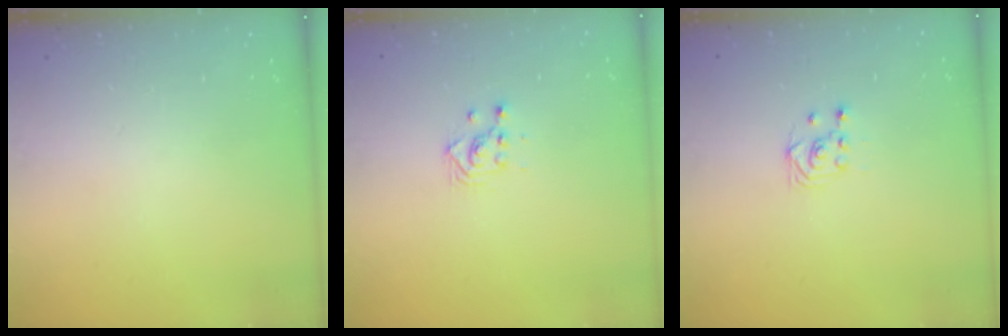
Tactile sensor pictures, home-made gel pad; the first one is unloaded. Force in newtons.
{"total": 3.2, "press": 3.2, "slide": 0.2}
{"total": 2.5, "press": 2.2, "slide": 1.2}